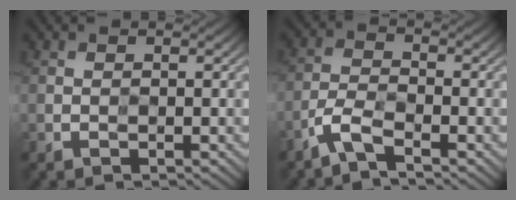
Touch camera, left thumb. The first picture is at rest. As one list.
[{"total": 3.8, "force": [-2.7, 0.7, 2.5], "torque": [-0.056, 0.001, -0.070]}]